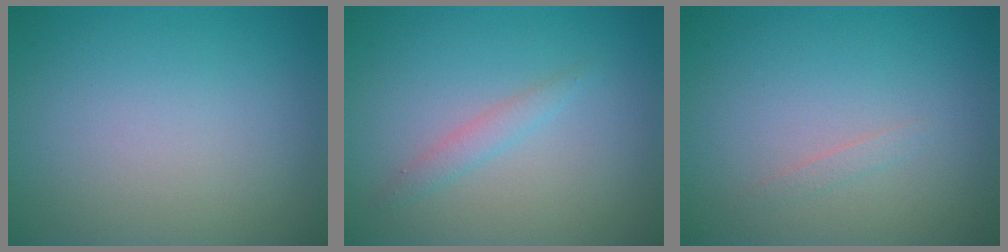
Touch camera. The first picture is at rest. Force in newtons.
{"total": 1.4, "press": 1.4, "slide": 0.1}
{"total": 0.6, "press": 0.6, "slide": 0.0}